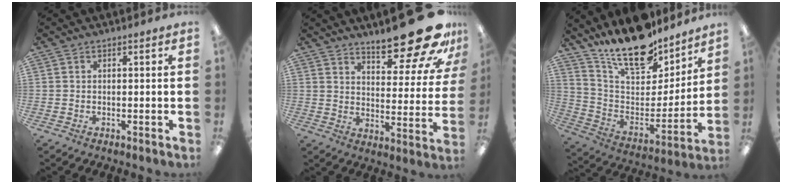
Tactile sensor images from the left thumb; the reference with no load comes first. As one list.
[{"total": 19.4, "force": [15.1, 5.6, 10.7], "torque": [-0.138, -0.115, 0.248]}, {"total": 19.8, "force": [16.4, 7.2, 8.4], "torque": [-0.152, -0.115, 0.291]}]